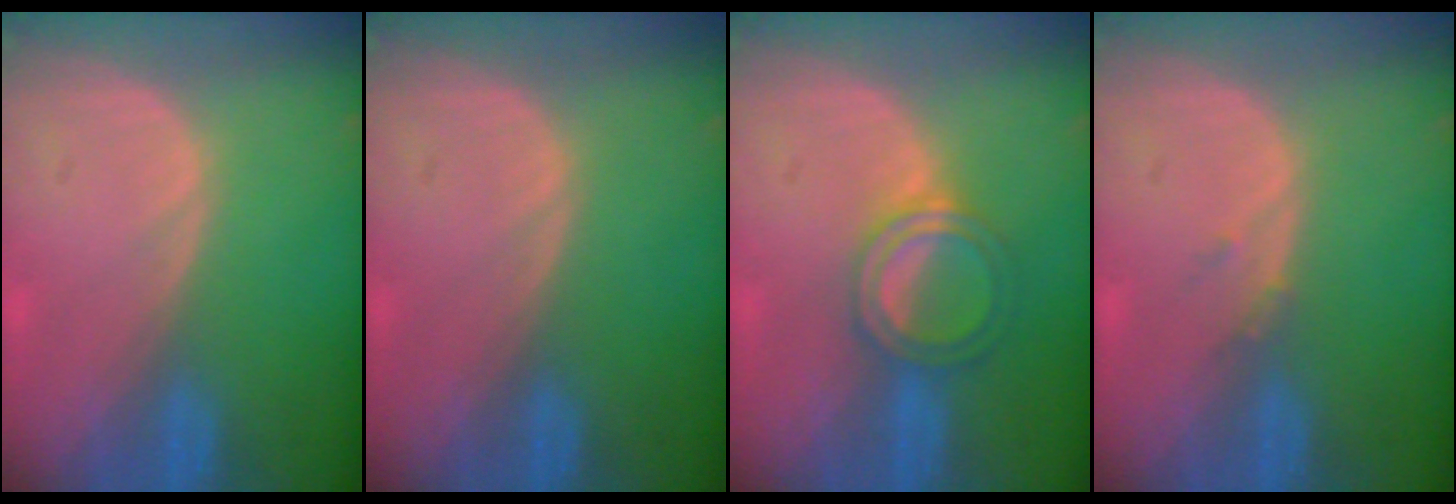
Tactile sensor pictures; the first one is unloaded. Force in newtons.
{"total": 0.0}
{"total": 5.0, "press": 4.7, "slide": 1.7}
{"total": 1.2, "press": 1.0, "slide": 0.6}